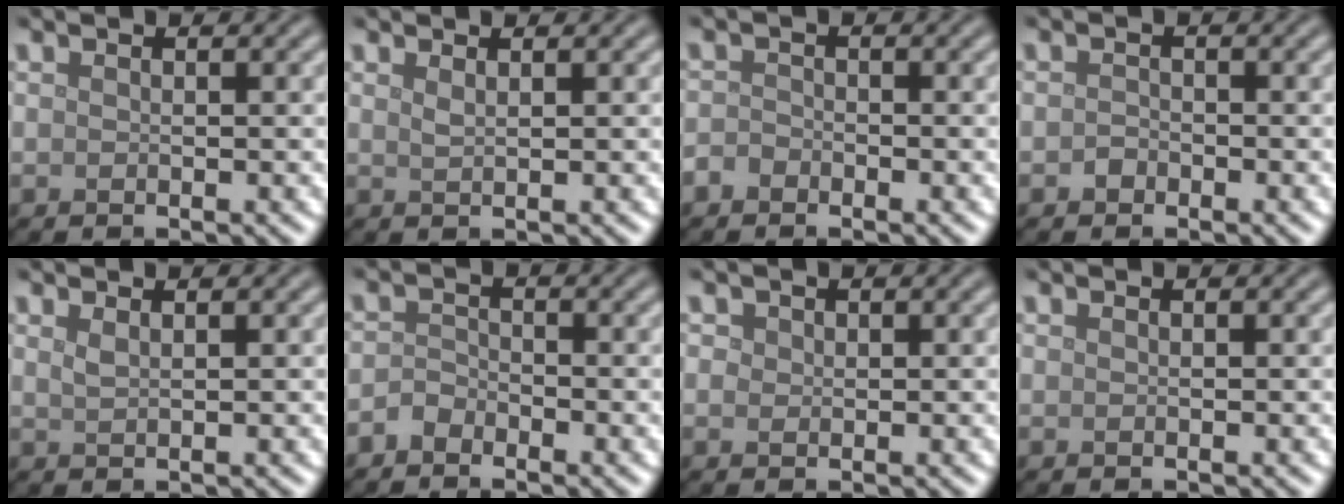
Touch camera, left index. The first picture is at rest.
{"total": 0.8, "force": [0.6, 0.3, 0.5], "torque": [-0.007, 0.001, 0.010]}
{"total": 1.2, "force": [-0.9, 0.8, 0.3], "torque": [-0.003, 0.003, -0.021]}
{"total": 0.9, "force": [-0.5, 0.7, 0.2], "torque": [-0.002, -0.001, -0.011]}
{"total": 0.9, "force": [0.6, 0.3, 0.6], "torque": [-0.010, 0.001, 0.011]}
{"total": 1.5, "force": [-1.2, 0.8, 0.4], "torque": [-0.006, 0.006, -0.028]}
{"total": 0.8, "force": [0.3, 0.7, 0.2], "torque": [-0.001, 0.000, 0.000]}
{"total": 0.0}